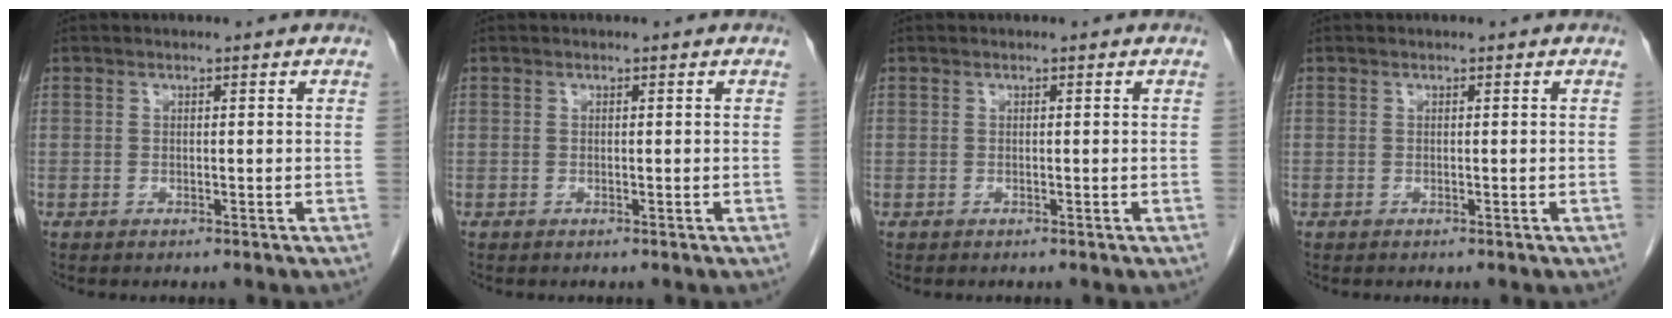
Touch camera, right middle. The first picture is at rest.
{"total": 0.0}
{"total": 0.0}
{"total": 0.0}